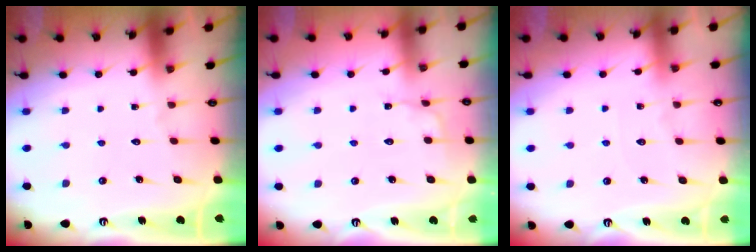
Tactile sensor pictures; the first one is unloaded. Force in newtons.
{"total": 2.7, "press": 2.7, "slide": 0.3}
{"total": 4.6, "press": 4.6, "slide": 0.5}